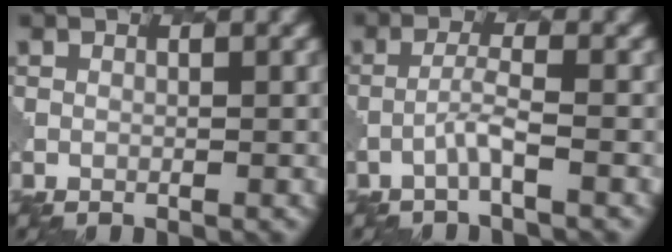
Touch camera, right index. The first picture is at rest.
{"total": 1.7, "force": [-0.7, 0.0, 1.5], "torque": [-0.033, 0.010, -0.020]}